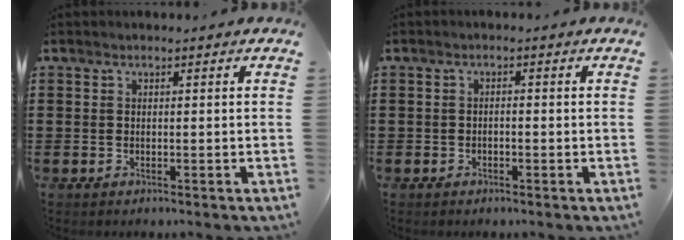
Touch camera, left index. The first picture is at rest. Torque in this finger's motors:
{"motor_torque": [-0.25, 0.21, -0.06, -0.01]}